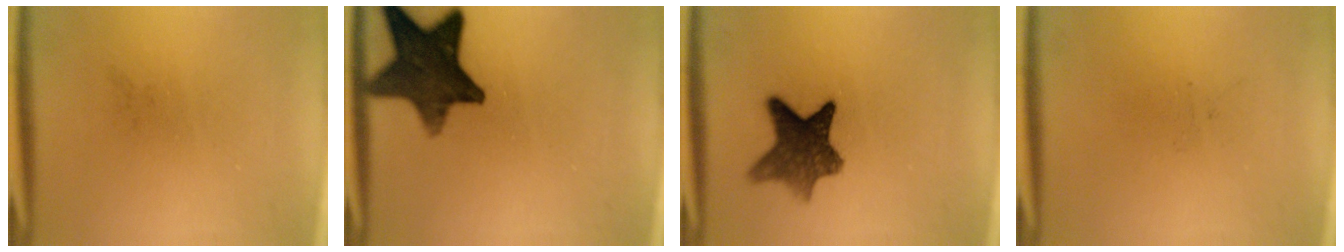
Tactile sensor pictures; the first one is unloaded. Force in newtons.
{"total": 14.0}
{"total": 9.0}
{"total": 0.0}